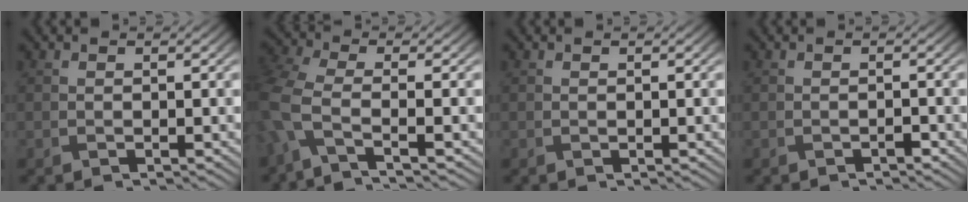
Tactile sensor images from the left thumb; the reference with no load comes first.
{"total": 5.9, "force": [-2.5, 2.0, 4.9], "torque": [-0.132, -0.014, -0.063]}
{"total": 0.0}
{"total": 0.6, "force": [-0.5, 0.1, 0.3], "torque": [-0.003, 0.000, -0.006]}